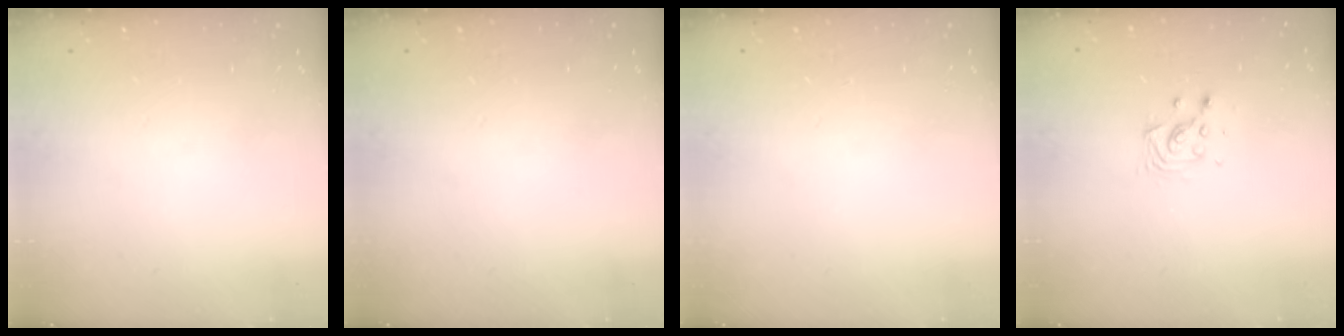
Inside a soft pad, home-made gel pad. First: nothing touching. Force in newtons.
{"total": 0.0}
{"total": 0.0}
{"total": 5.2, "press": 5.2, "slide": 0.1}